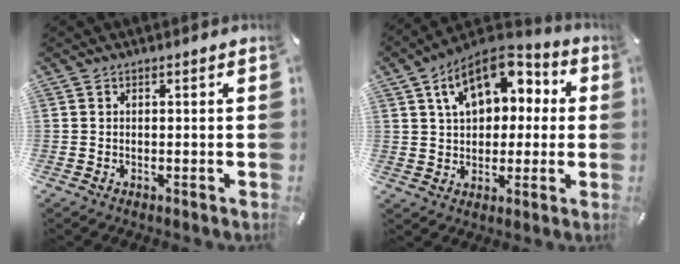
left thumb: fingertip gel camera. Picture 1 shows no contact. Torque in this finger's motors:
{"motor_torque": [2.49, 2.52, 1.49, -1.28, 0.19]}